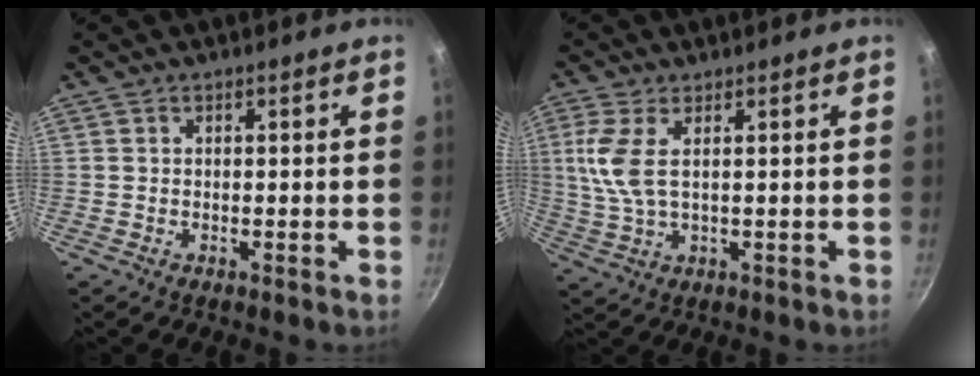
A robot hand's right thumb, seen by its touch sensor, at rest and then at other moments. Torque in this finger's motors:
{"motor_torque": [-0.04, 0.17, 0.30, -0.15, 0.11]}